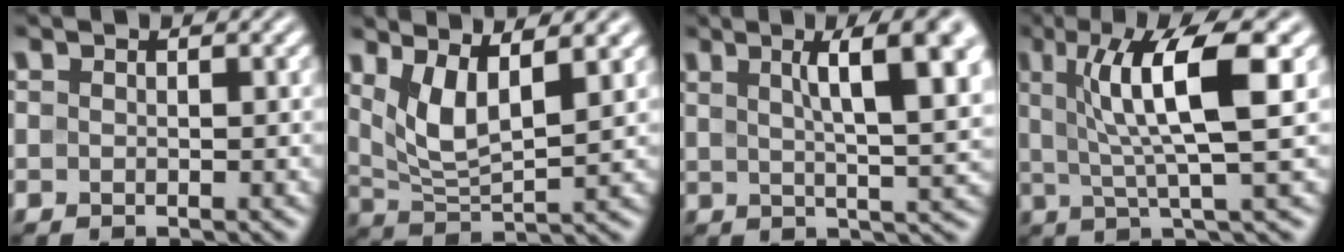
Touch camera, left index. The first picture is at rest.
{"total": 5.0, "force": [2.3, 1.6, 4.1], "torque": [-0.091, -0.008, 0.052]}
{"total": 9.2, "force": [3.4, 2.5, 8.2], "torque": [-0.099, 0.014, 0.052]}
{"total": 8.2, "force": [2.0, 1.6, 7.8], "torque": [-0.125, 0.002, 0.033]}